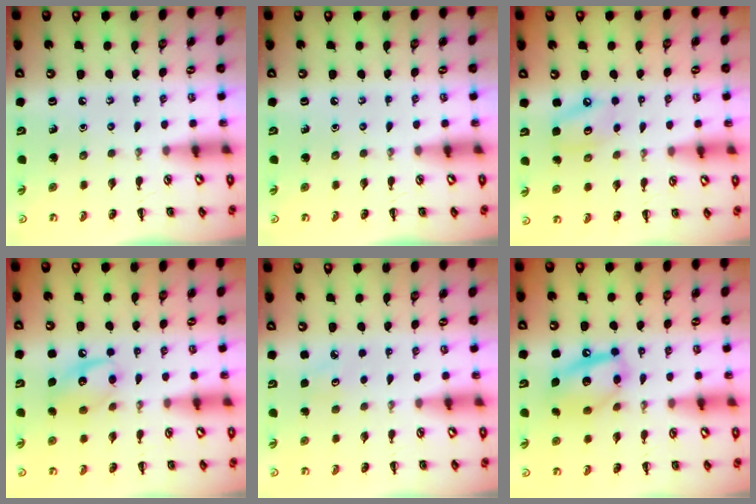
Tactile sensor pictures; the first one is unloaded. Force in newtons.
{"total": 0.0}
{"total": 5.8, "press": 5.8, "slide": 0.7}
{"total": 10.3, "press": 10.3, "slide": 0.8}
{"total": 2.8, "press": 2.7, "slide": 0.8}
{"total": 14.7, "press": 14.6, "slide": 2.0}